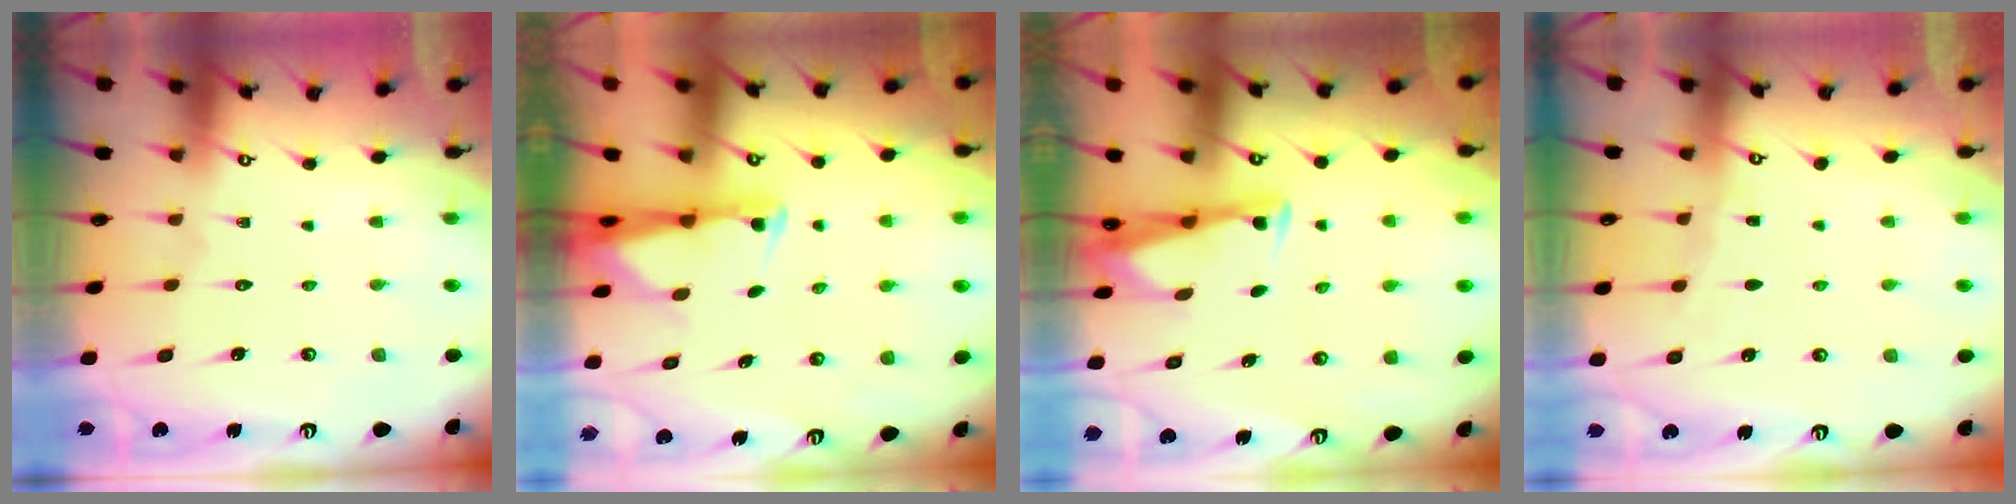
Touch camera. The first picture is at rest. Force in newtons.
{"total": 2.5, "press": 2.4, "slide": 0.5}
{"total": 3.1, "press": 3.1, "slide": 0.4}
{"total": 3.0, "press": 3.0, "slide": 0.4}